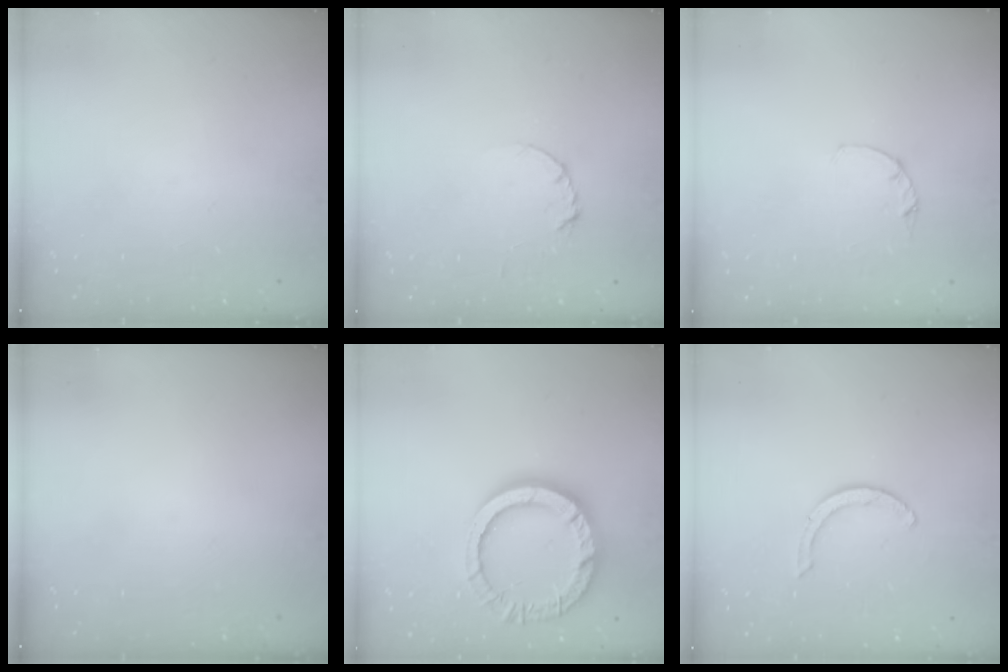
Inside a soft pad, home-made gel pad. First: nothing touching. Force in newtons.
{"total": 3.5, "press": 3.5, "slide": 0.4}
{"total": 1.2, "press": 1.1, "slide": 0.3}
{"total": 0.0}
{"total": 14.5, "press": 14.5, "slide": 1.1}
{"total": 3.1, "press": 3.1, "slide": 0.1}